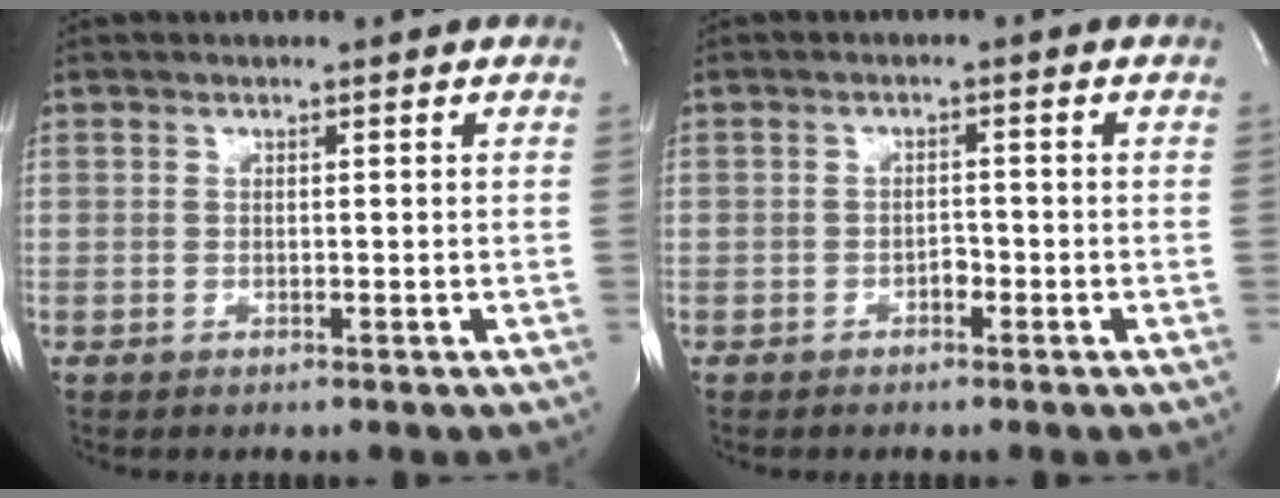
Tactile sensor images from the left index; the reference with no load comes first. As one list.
[{"total": 1.4, "force": [-0.9, 0.7, 0.8], "torque": [-0.012, 0.005, -0.015]}]